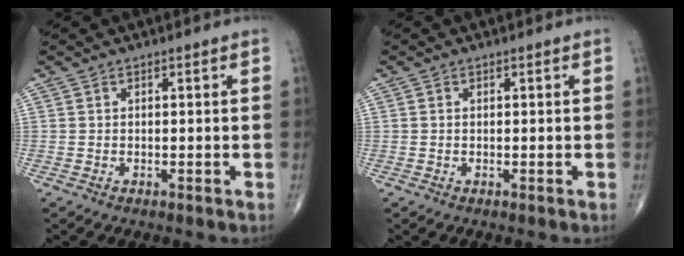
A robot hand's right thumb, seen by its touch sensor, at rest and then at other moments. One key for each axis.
{"total": 0.0}